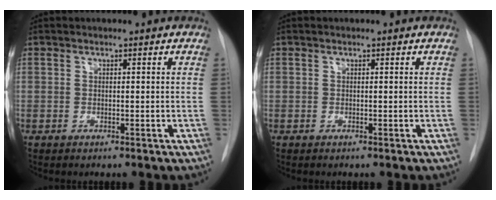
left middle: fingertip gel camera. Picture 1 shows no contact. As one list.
[{"total": 0.0}]